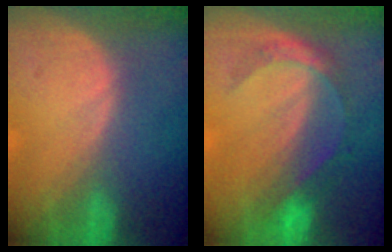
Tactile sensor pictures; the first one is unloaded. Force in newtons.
{"total": 4.7, "press": 4.7, "slide": 0.7}